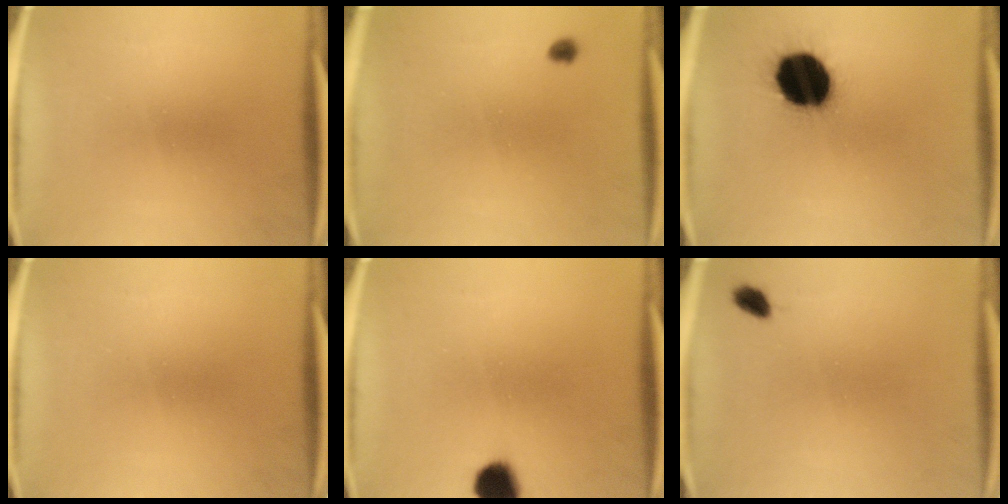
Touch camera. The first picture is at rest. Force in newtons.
{"total": 1.1}
{"total": 18.7}
{"total": 0.0}
{"total": 7.1}
{"total": 1.9}